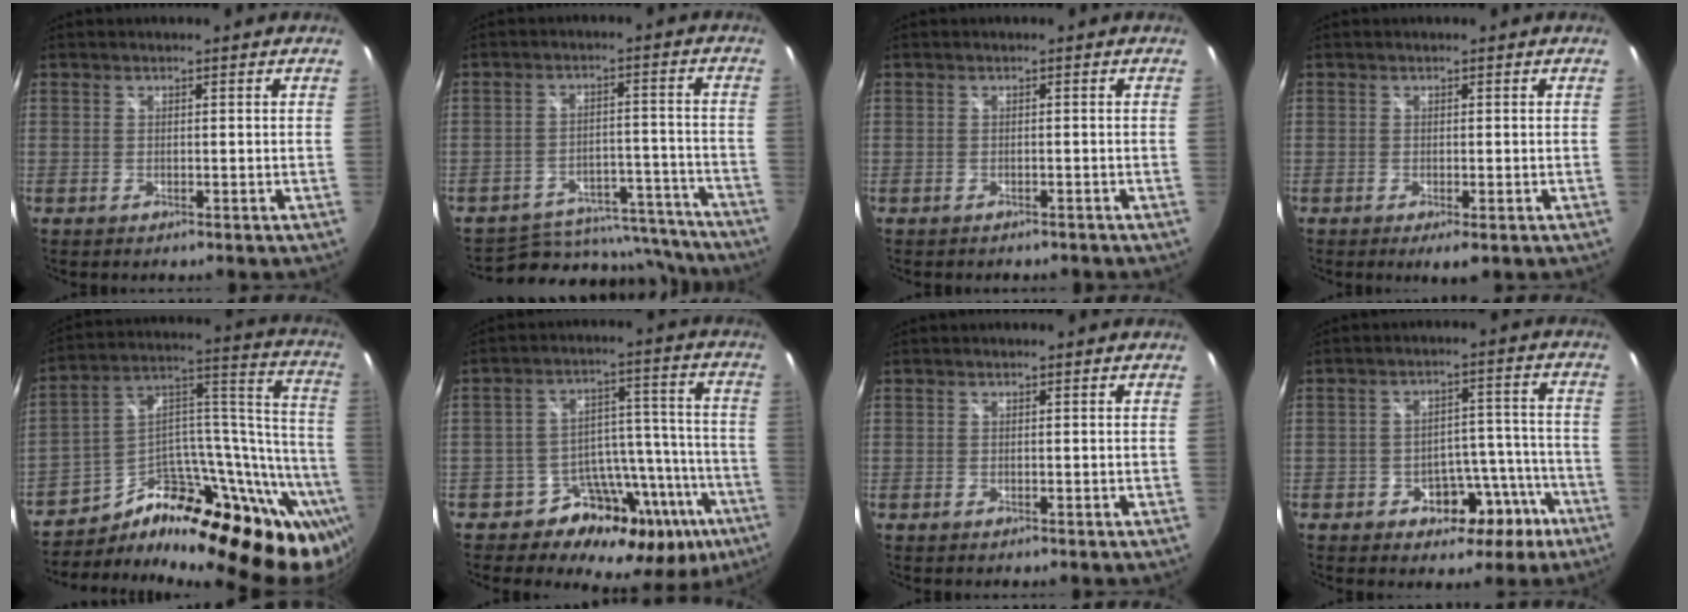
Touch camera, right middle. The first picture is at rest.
{"total": 15.3, "force": [-13.5, 6.1, 3.6], "torque": [-0.069, 0.027, -0.165]}
{"total": 2.2, "force": [-1.9, 0.9, 0.7], "torque": [-0.014, -0.010, -0.024]}
{"total": 1.8, "force": [-0.8, 0.5, 1.6], "torque": [-0.030, -0.011, -0.012]}
{"total": 33.7, "force": [-20.8, 16.2, 20.9], "torque": [-0.288, 0.047, -0.307]}
{"total": 18.6, "force": [-11.3, 11.8, 8.7], "torque": [-0.122, 0.034, -0.152]}
{"total": 0.0}
{"total": 8.9, "force": [-5.1, 5.8, 4.3], "torque": [-0.059, 0.035, -0.052]}